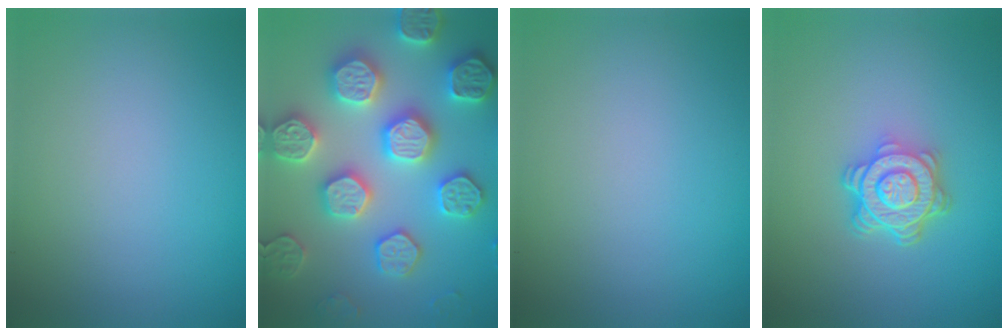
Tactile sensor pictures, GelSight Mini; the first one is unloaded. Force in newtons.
{"total": 7.6, "press": 7.4, "slide": 1.7}
{"total": 0.0}
{"total": 4.8, "press": 3.7, "slide": 3.0}